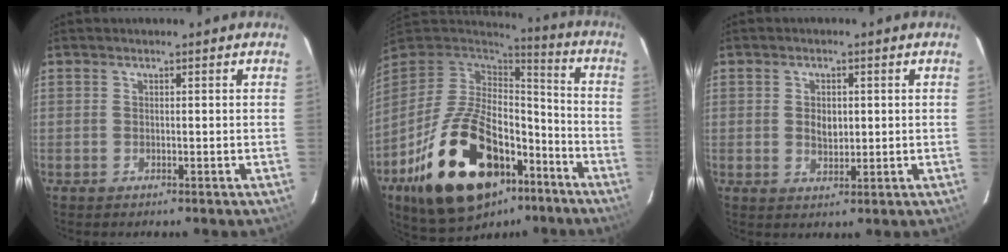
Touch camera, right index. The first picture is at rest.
{"total": 28.4, "force": [-14.0, 15.6, 19.2], "torque": [-0.373, -0.005, -0.210]}
{"total": 3.5, "force": [0.3, 2.4, 2.5], "torque": [-0.041, 0.001, 0.007]}